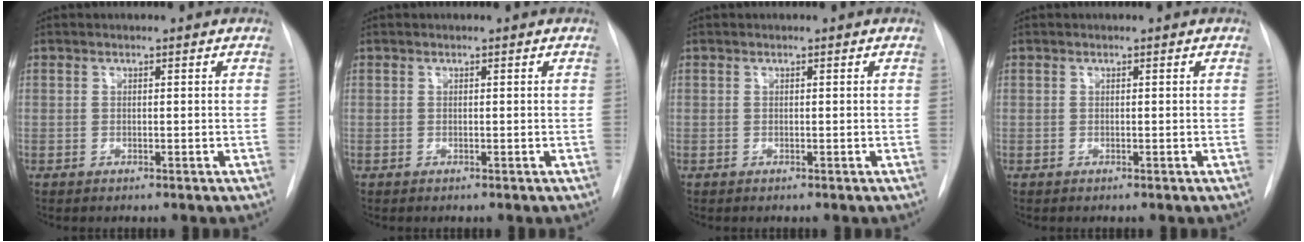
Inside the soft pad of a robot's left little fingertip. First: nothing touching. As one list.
[{"total": 0.0}, {"total": 0.0}, {"total": 0.0}]